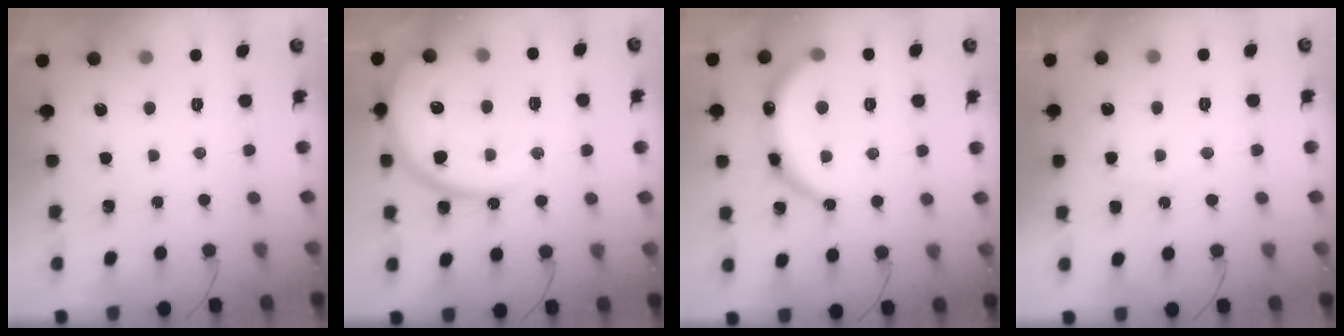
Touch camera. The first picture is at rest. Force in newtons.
{"total": 15.4, "press": 15.3, "slide": 1.6}
{"total": 13.4, "press": 13.1, "slide": 2.5}
{"total": 5.8, "press": 5.8, "slide": 0.5}